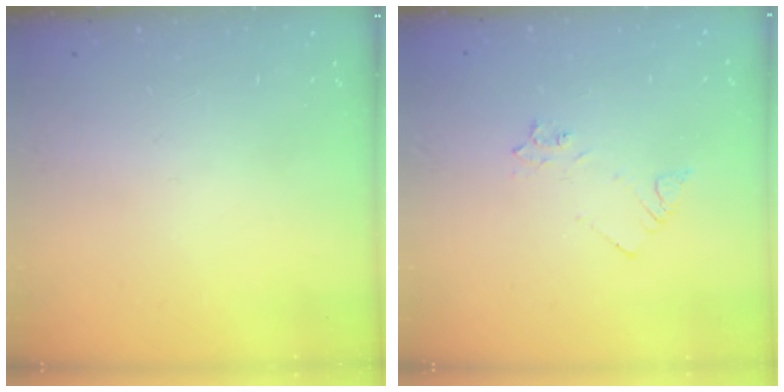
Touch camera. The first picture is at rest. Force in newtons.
{"total": 2.5, "press": 2.4, "slide": 0.4}